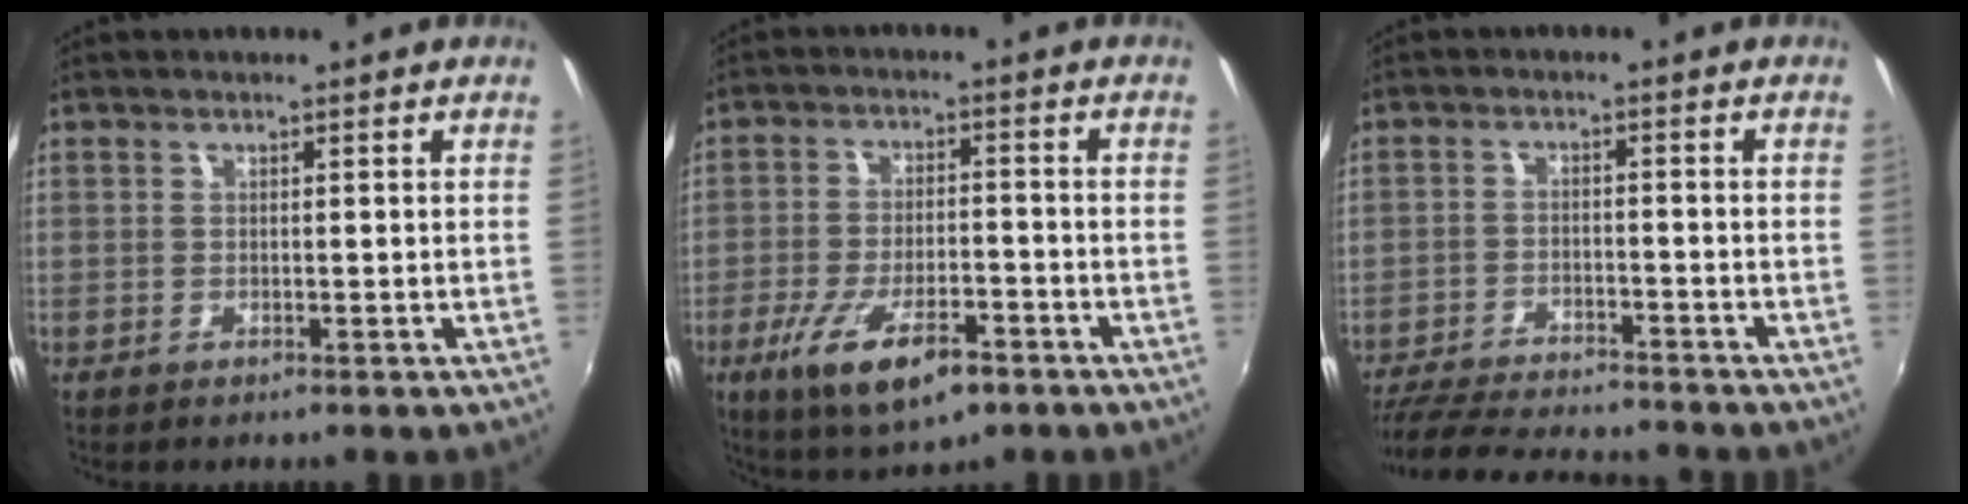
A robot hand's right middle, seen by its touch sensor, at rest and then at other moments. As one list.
[{"total": 12.4, "force": [-6.9, 4.2, 9.4], "torque": [-0.195, -0.033, -0.115]}, {"total": 15.3, "force": [-13.8, 2.5, 6.3], "torque": [-0.142, -0.025, -0.222]}]